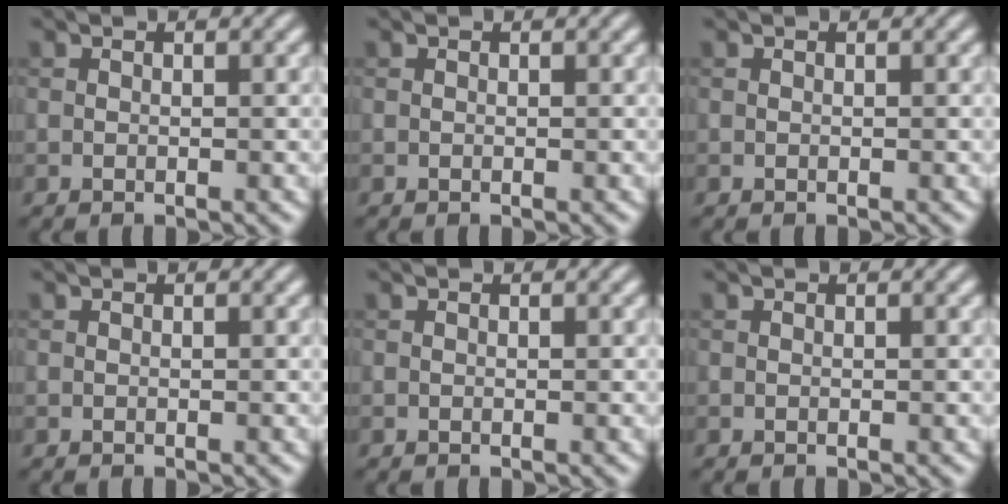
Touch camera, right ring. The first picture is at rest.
{"total": 0.0}
{"total": 0.0}
{"total": 0.0}
{"total": 0.0}
{"total": 0.0}